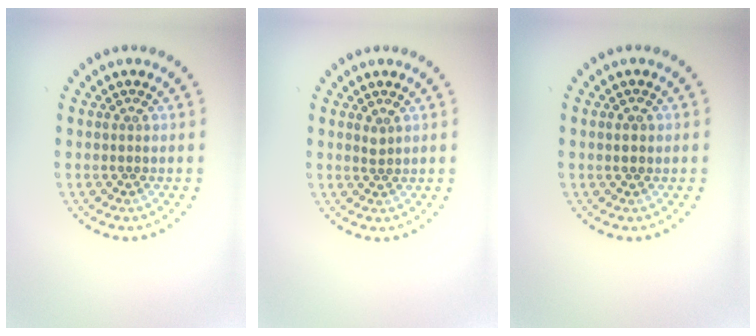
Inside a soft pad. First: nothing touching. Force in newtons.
{"total": 0.7, "press": 0.5, "slide": 0.5}
{"total": 1.1, "press": 1.0, "slide": 0.2}